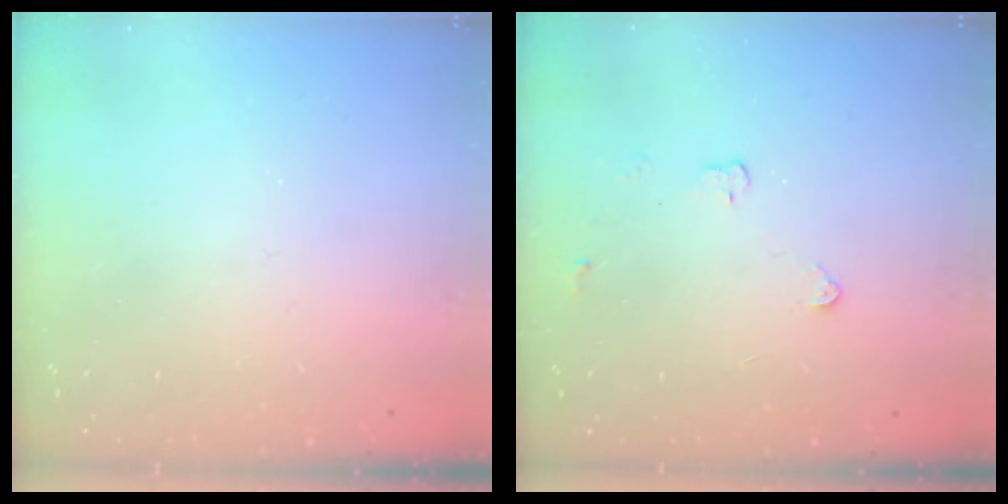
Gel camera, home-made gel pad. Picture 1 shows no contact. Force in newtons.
{"total": 3.0, "press": 3.0, "slide": 0.3}